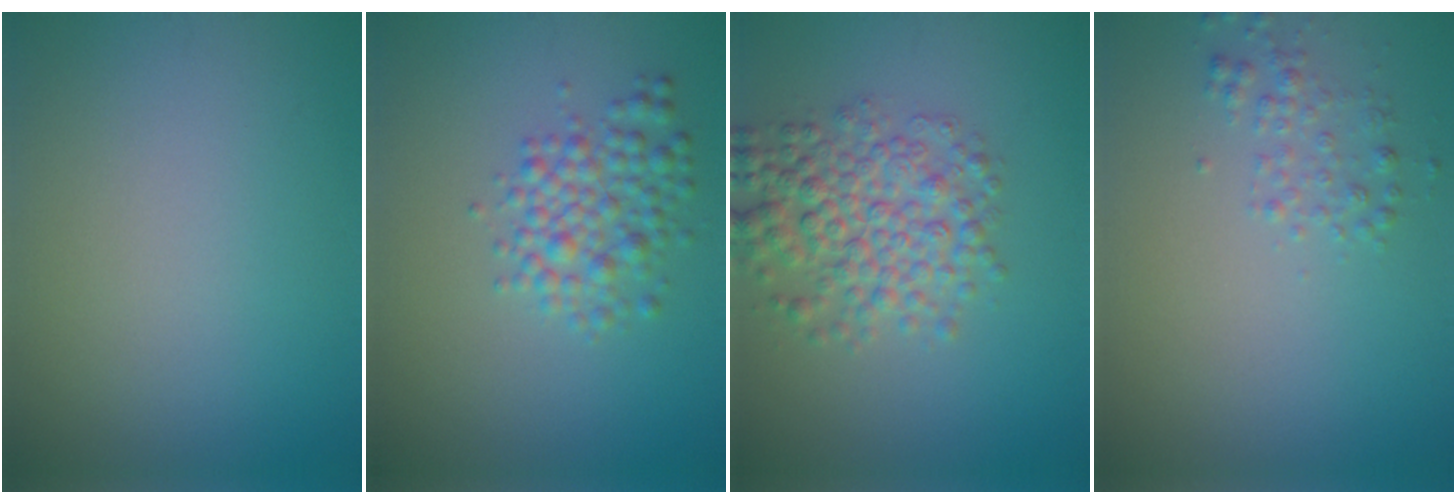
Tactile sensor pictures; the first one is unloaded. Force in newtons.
{"total": 3.6, "press": 3.6, "slide": 0.1}
{"total": 5.3, "press": 5.3, "slide": 0.1}
{"total": 1.6, "press": 1.6, "slide": 0.0}